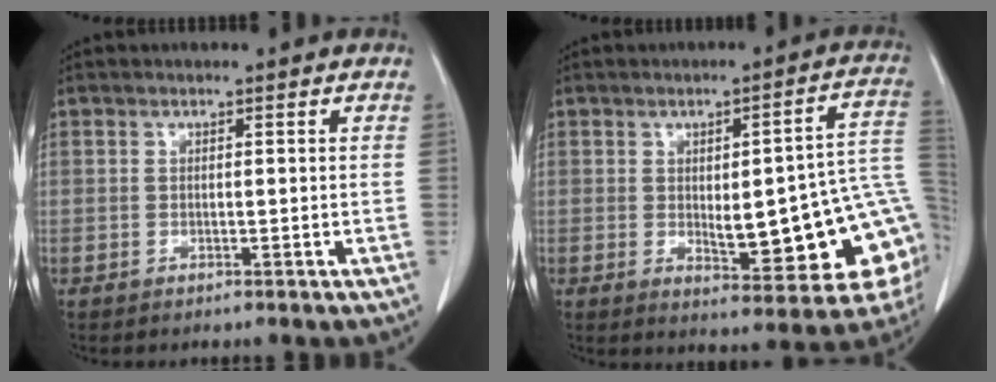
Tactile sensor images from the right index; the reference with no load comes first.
{"total": 18.5, "force": [-1.7, 4.3, 17.9], "torque": [-0.162, 0.024, -0.004]}